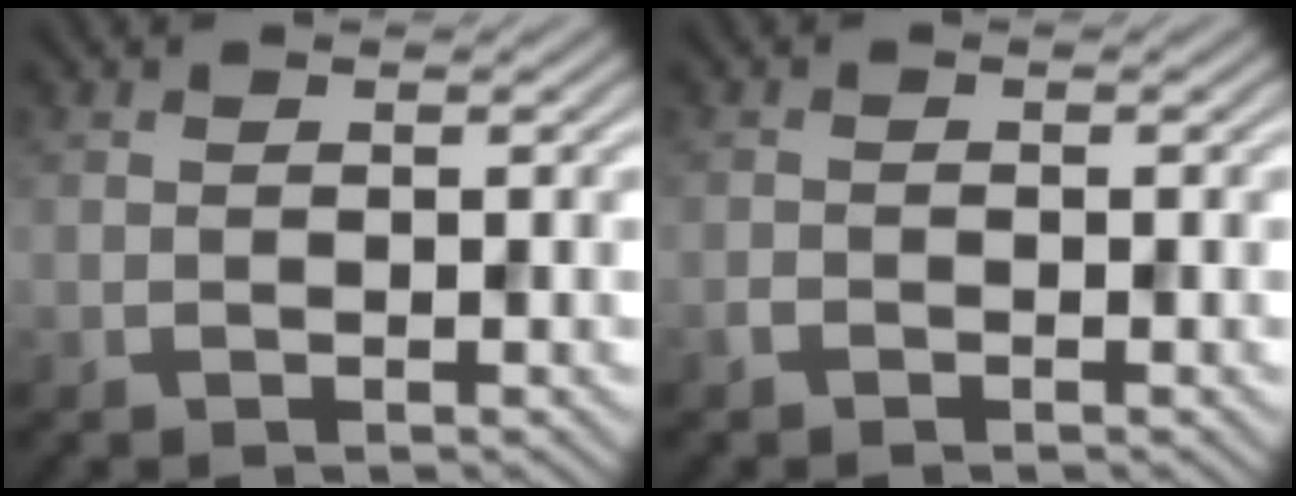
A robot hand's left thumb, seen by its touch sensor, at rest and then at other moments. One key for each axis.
{"total": 0.7, "fx": -0.6, "fy": 0.3, "fz": 0.2, "tx": -0.005, "ty": 0.000, "tz": -0.012}